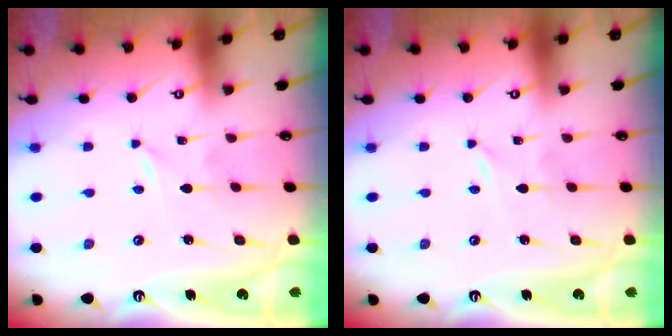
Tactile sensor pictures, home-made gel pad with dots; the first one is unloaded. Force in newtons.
{"total": 0.0}